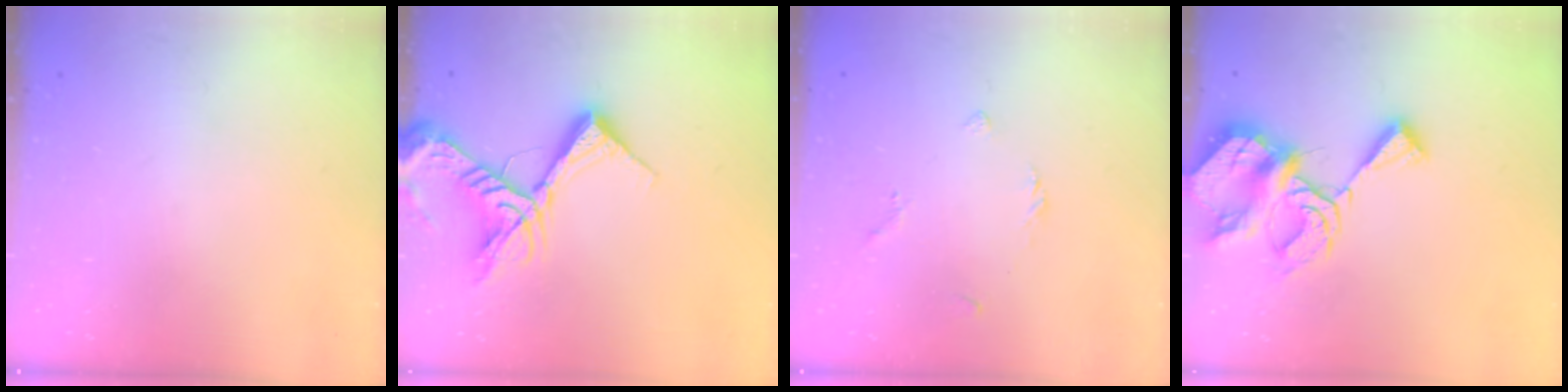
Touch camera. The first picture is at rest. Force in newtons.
{"total": 14.6, "press": 14.5, "slide": 1.6}
{"total": 2.1, "press": 2.0, "slide": 0.6}
{"total": 14.4, "press": 14.3, "slide": 1.5}